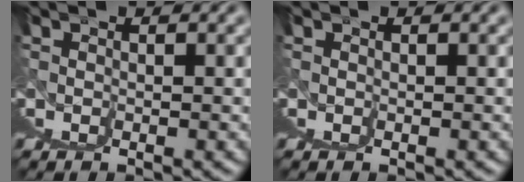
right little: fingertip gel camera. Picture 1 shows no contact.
{"total": 0.0}